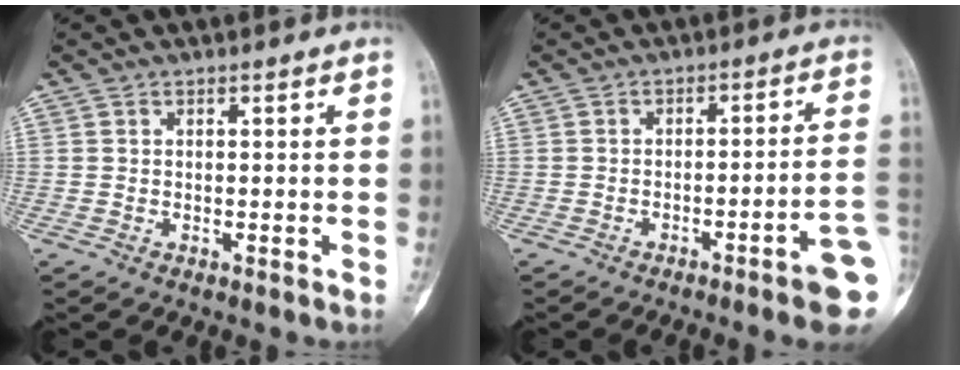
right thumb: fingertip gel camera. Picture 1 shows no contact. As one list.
[{"total": 9.3, "force": [-4.1, 0.5, 8.4], "torque": [-0.105, 0.027, -0.053]}]